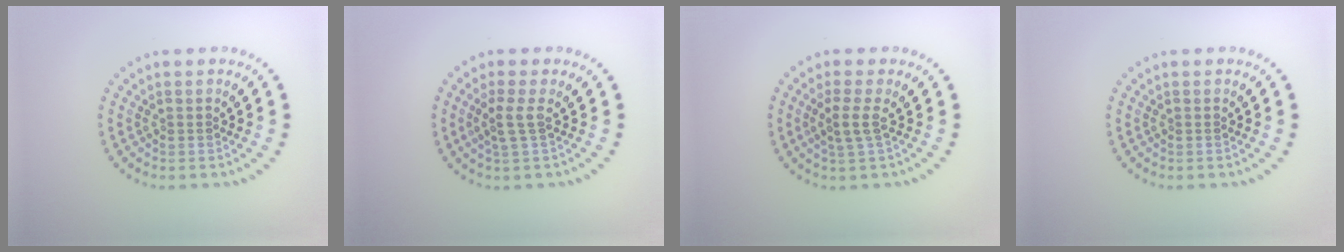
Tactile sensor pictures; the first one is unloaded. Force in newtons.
{"total": 1.7, "press": 1.3, "slide": 1.1}
{"total": 1.9, "press": 1.4, "slide": 1.2}
{"total": 0.0}